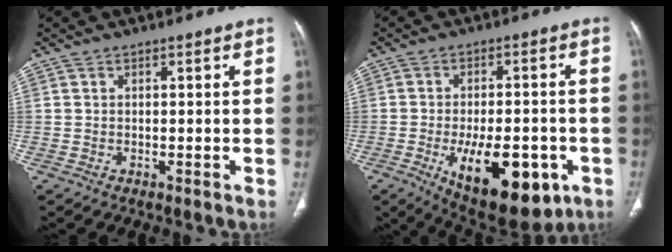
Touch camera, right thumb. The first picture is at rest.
{"total": 17.8, "force": [-6.5, 8.3, 14.3], "torque": [-0.195, 0.009, -0.075]}